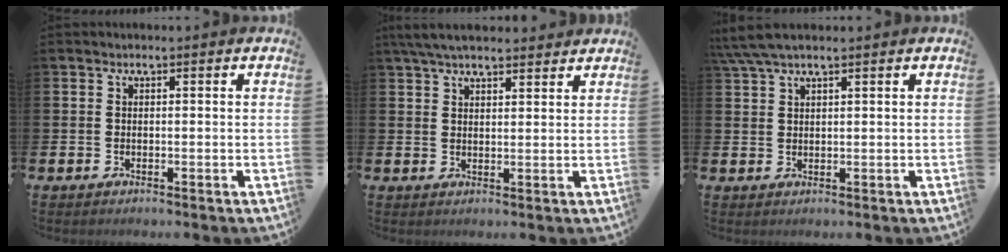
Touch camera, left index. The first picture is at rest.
{"total": 5.1, "force": [4.6, 1.3, 1.7], "torque": [-0.050, -0.008, 0.088]}
{"total": 3.7, "force": [3.0, 0.7, 2.1], "torque": [-0.051, 0.001, 0.056]}